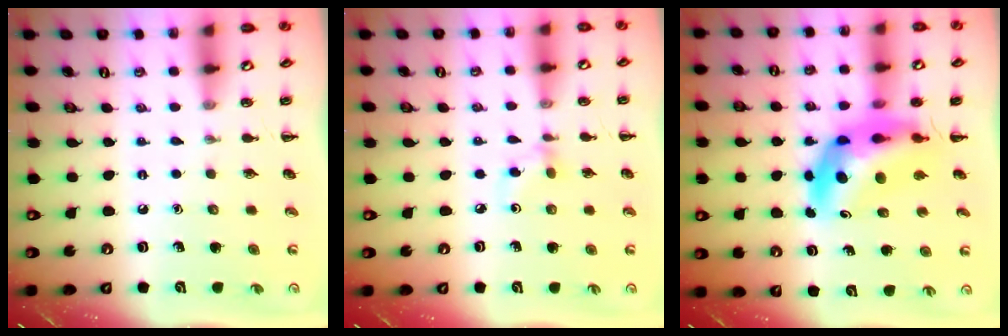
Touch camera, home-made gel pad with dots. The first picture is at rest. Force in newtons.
{"total": 3.0, "press": 2.9, "slide": 0.8}
{"total": 11.8, "press": 11.2, "slide": 3.7}